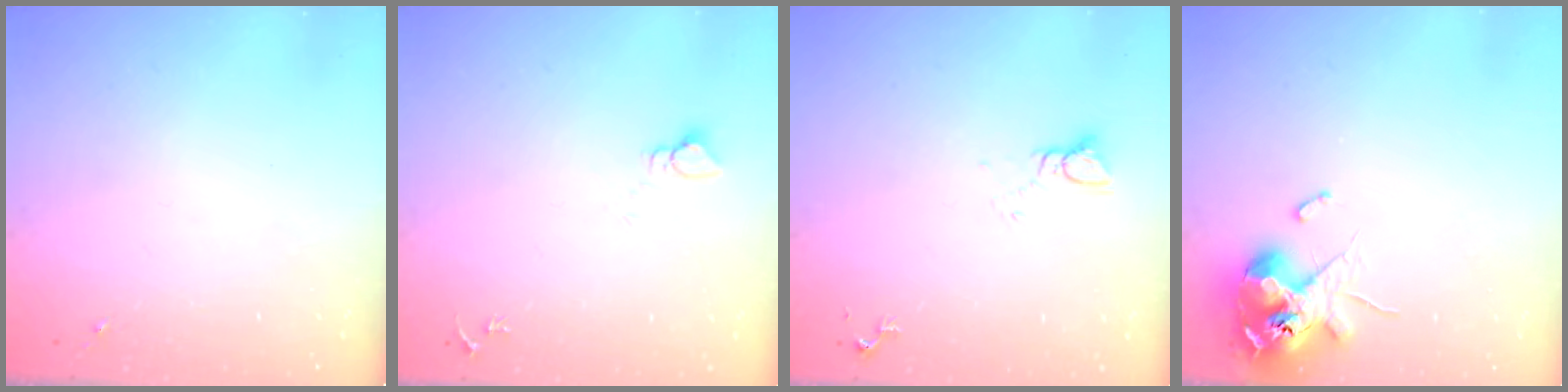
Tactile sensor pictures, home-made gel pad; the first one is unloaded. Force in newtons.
{"total": 2.7, "press": 2.7, "slide": 0.2}
{"total": 3.2, "press": 3.2, "slide": 0.2}
{"total": 12.1, "press": 11.9, "slide": 2.2}